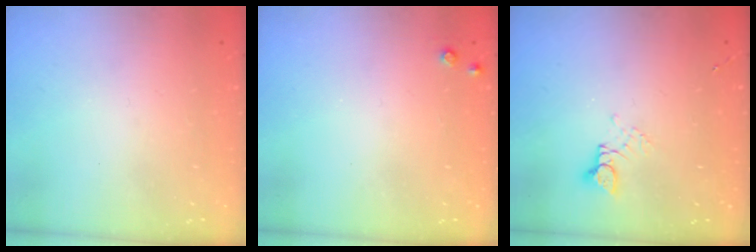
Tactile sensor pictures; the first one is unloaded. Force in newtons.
{"total": 3.5, "press": 3.5, "slide": 0.5}
{"total": 2.4, "press": 2.4, "slide": 0.2}